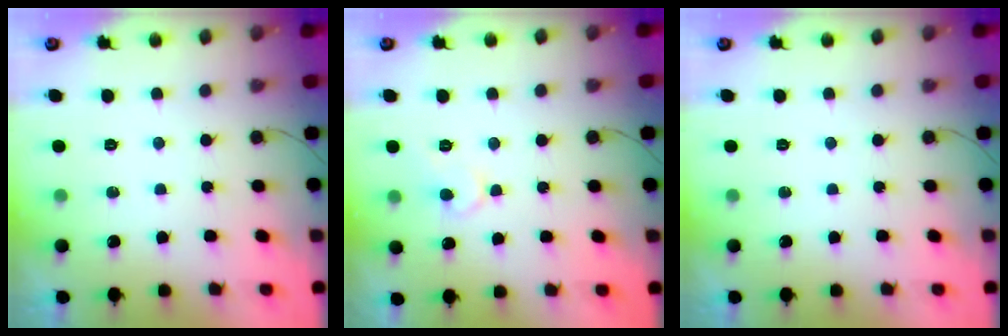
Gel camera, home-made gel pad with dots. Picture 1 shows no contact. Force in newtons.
{"total": 5.5, "press": 5.5, "slide": 0.3}
{"total": 0.0}